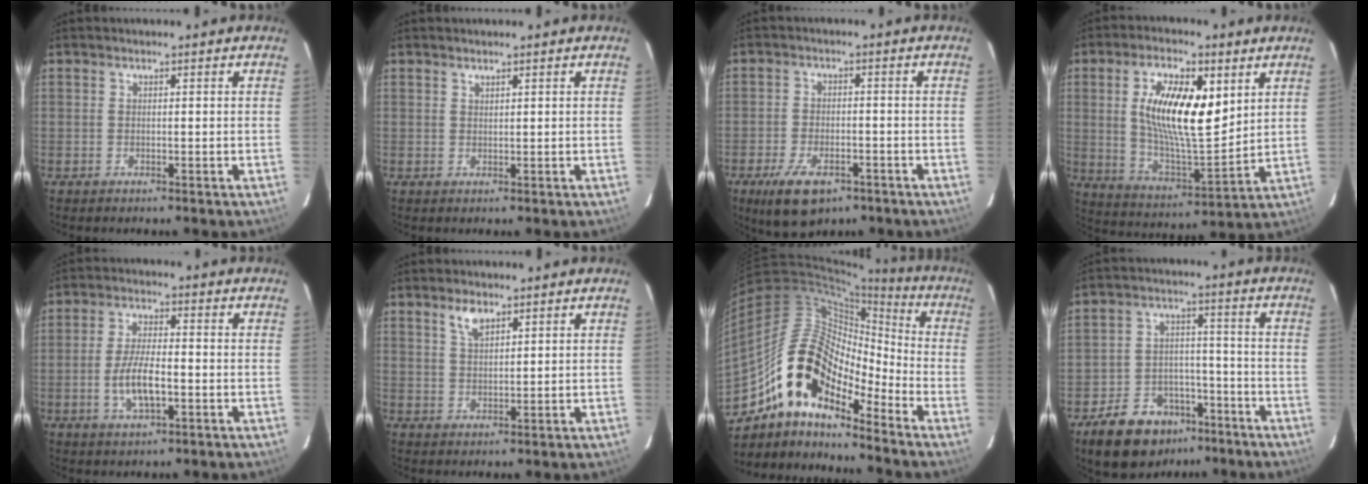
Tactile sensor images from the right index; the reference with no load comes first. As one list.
[{"total": 0.7, "force": [0.7, 0.1, 0.2], "torque": [-0.003, 0.002, 0.014]}, {"total": 9.9, "force": [-6.1, 4.6, 6.2], "torque": [-0.136, -0.016, -0.097]}, {"total": 16.1, "force": [4.8, 5.9, 14.2], "torque": [-0.256, 0.001, 0.090]}, {"total": 7.5, "force": [-2.1, 2.6, 6.7], "torque": [-0.135, -0.003, -0.038]}, {"total": 3.7, "force": [2.5, 1.5, 2.2], "torque": [-0.041, 0.004, 0.047]}, {"total": 16.4, "force": [-11.6, 6.9, 9.3], "torque": [-0.157, 0.008, -0.230]}, {"total": 13.7, "force": [-9.1, 8.6, 5.7], "torque": [-0.131, 0.020, -0.128]}]